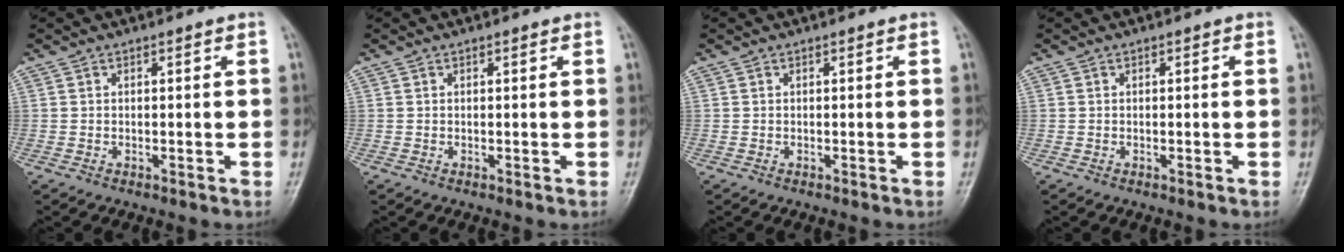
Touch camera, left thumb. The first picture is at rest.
{"total": 0.0}
{"total": 0.0}
{"total": 0.0}